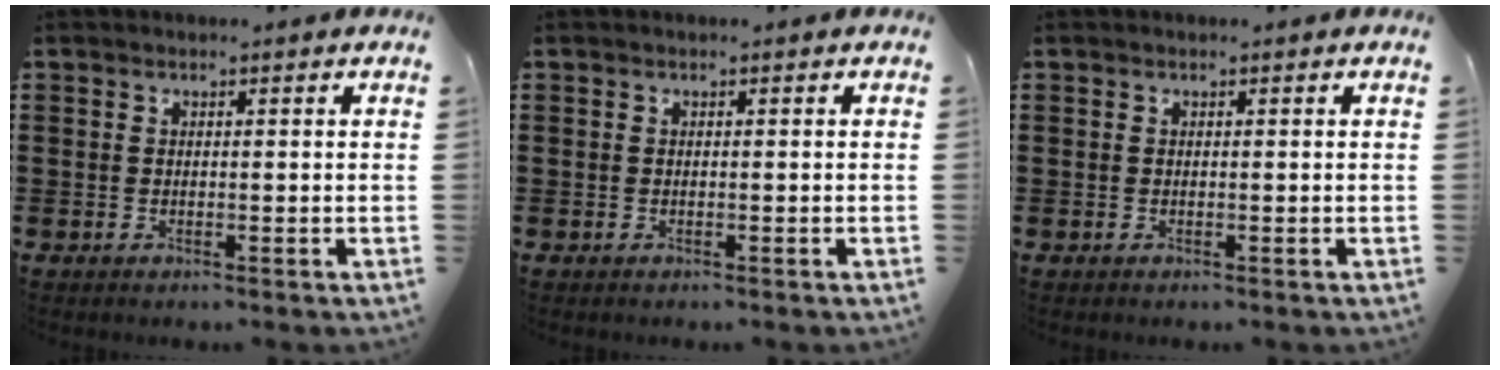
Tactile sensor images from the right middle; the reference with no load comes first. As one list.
[{"total": 0.0}, {"total": 0.0}]